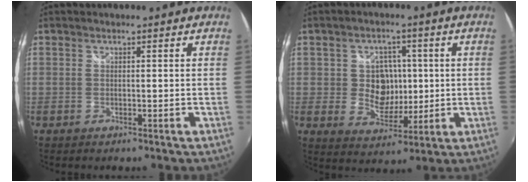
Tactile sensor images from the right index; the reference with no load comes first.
{"total": 7.9, "force": [0.4, 6.8, 4.0], "torque": [-0.079, 0.008, 0.013]}